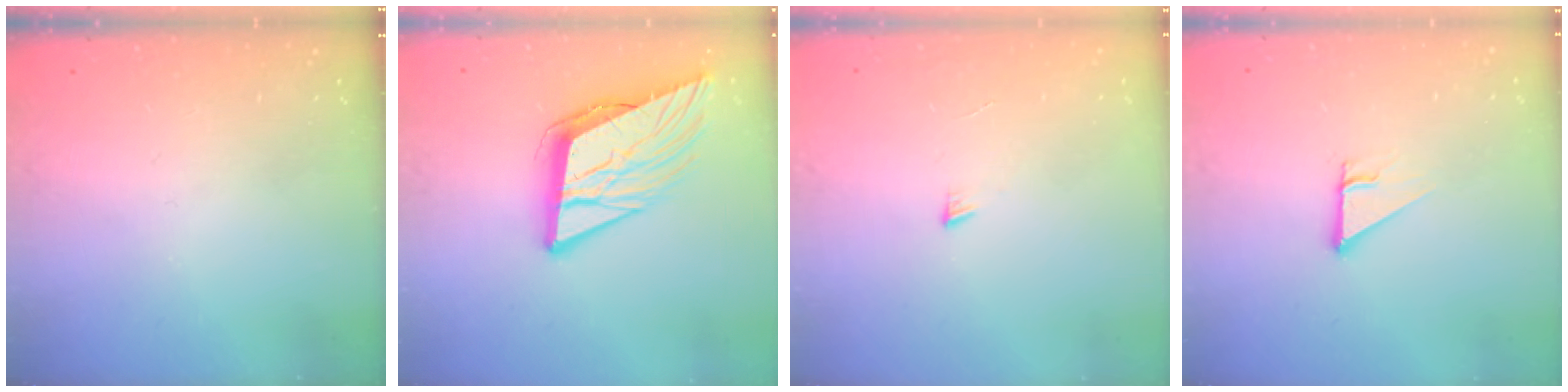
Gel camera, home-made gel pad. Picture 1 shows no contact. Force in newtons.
{"total": 13.5, "press": 12.9, "slide": 3.8}
{"total": 3.0, "press": 3.0, "slide": 0.3}
{"total": 2.5, "press": 2.5, "slide": 0.2}